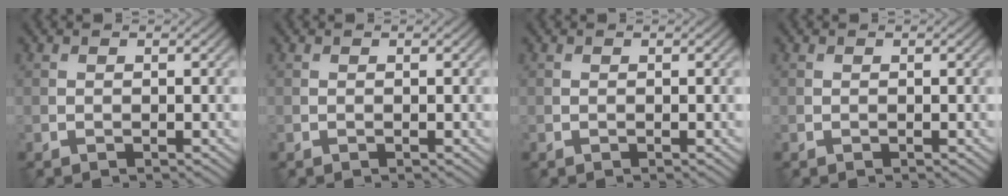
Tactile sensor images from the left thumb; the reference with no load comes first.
{"total": 0.0}
{"total": 0.0}
{"total": 0.0}